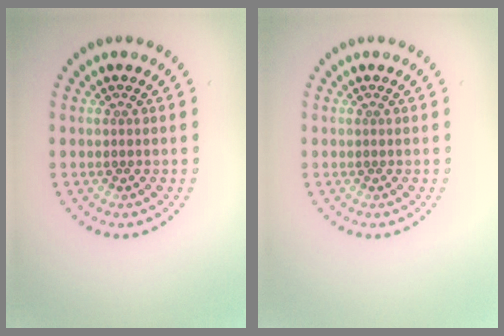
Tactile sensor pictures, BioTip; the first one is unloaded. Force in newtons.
{"total": 0.0}